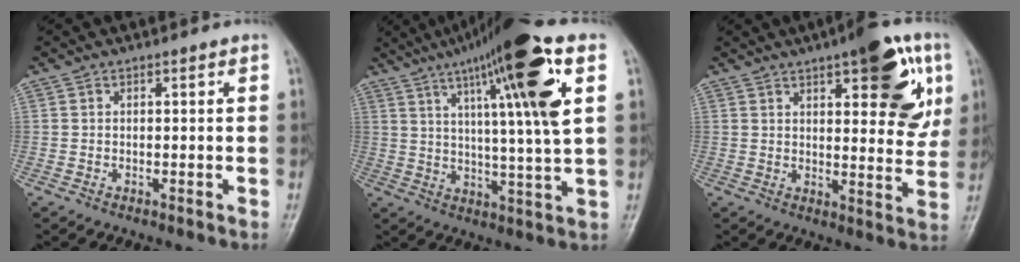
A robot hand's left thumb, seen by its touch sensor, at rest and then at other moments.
{"total": 19.8, "force": [8.1, 2.0, 18.0], "torque": [-0.276, -0.011, 0.121]}
{"total": 16.4, "force": [7.1, 5.8, 13.6], "torque": [-0.135, -0.022, 0.089]}